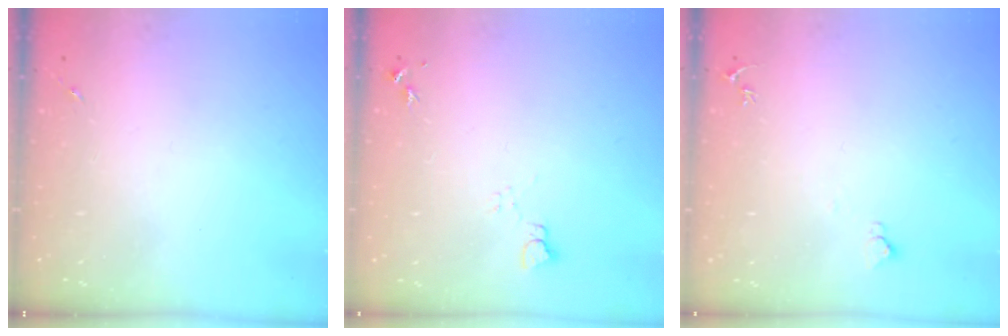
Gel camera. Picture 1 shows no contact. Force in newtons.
{"total": 3.7, "press": 3.7, "slide": 0.4}
{"total": 4.4, "press": 4.4, "slide": 0.4}